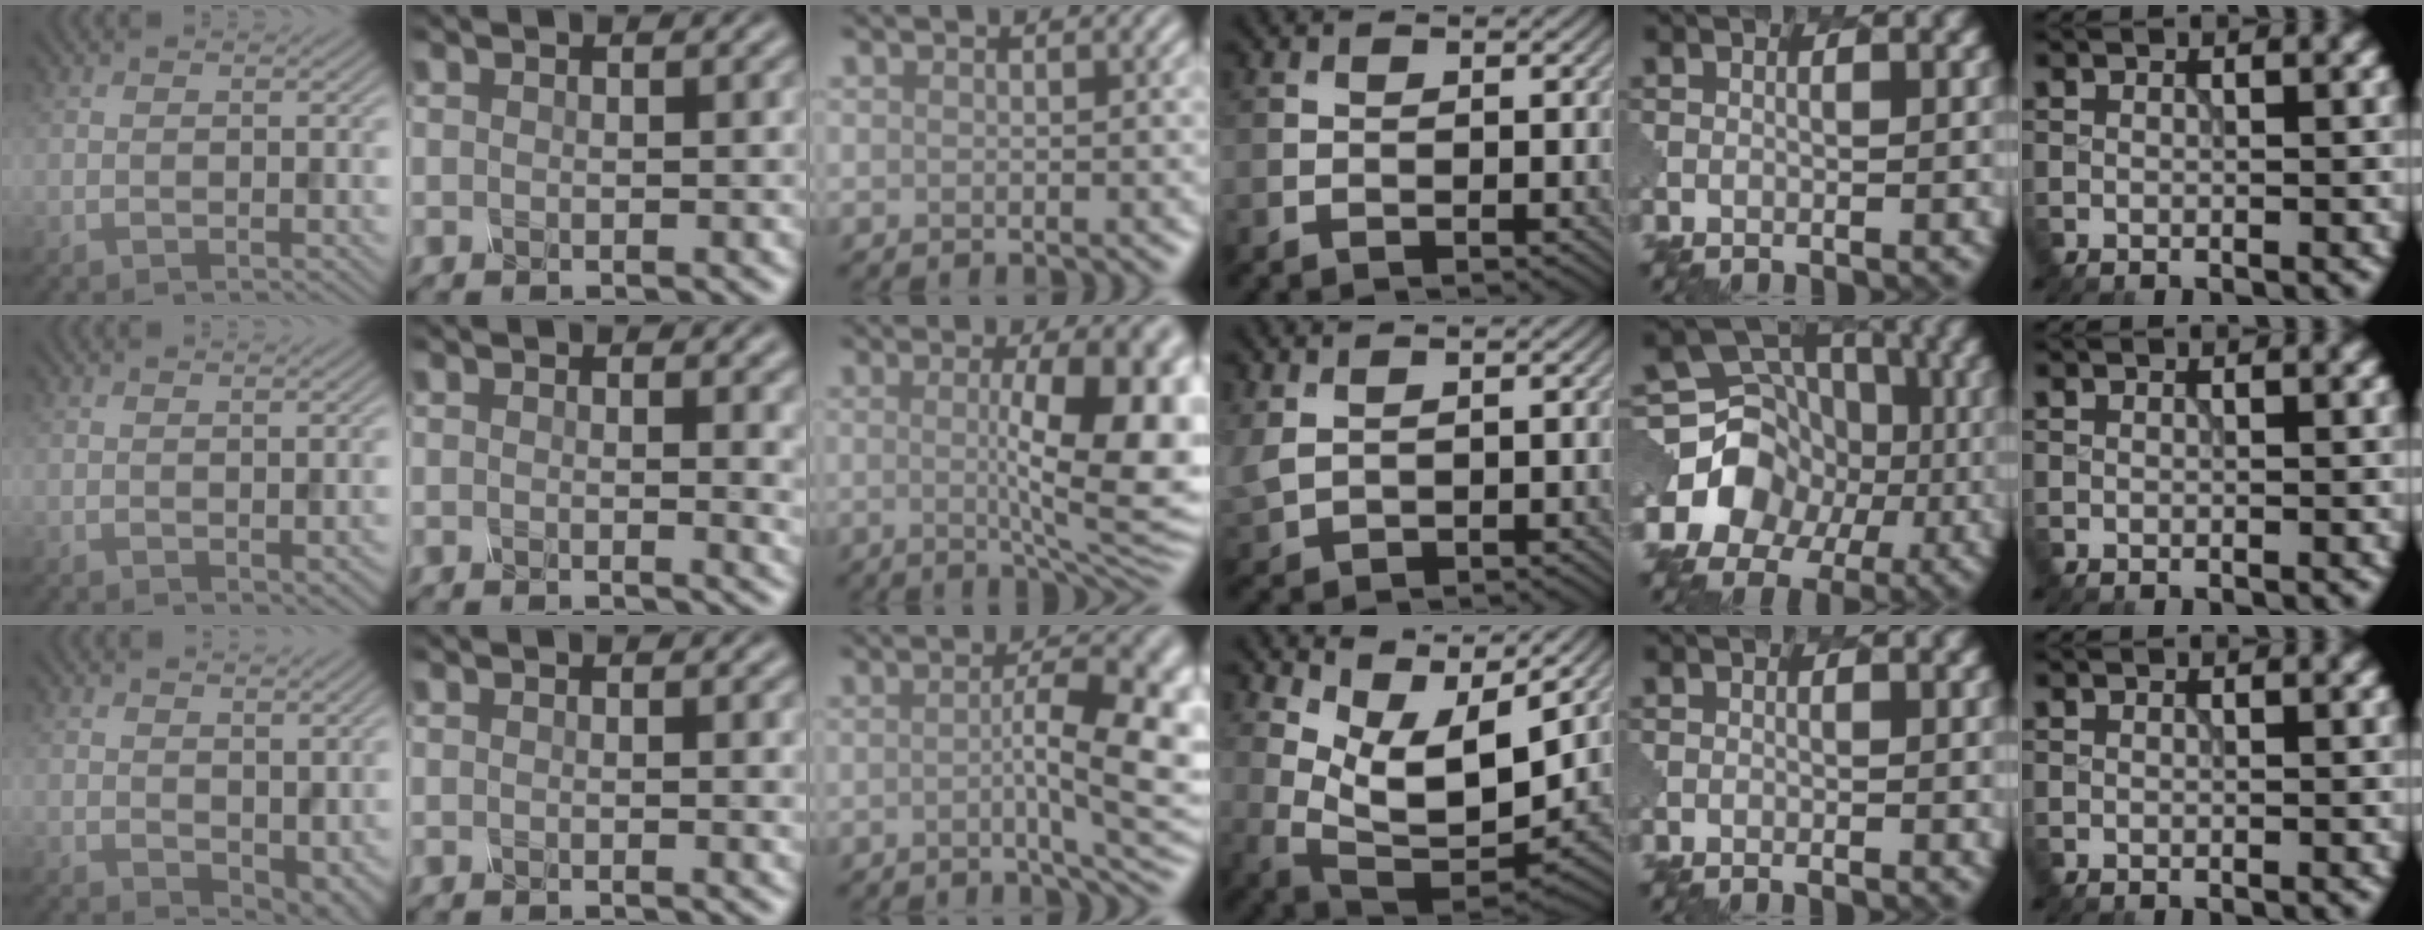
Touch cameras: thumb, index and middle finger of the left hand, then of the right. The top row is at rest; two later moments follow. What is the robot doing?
{"motion": "screw", "object": "spray bottle"}